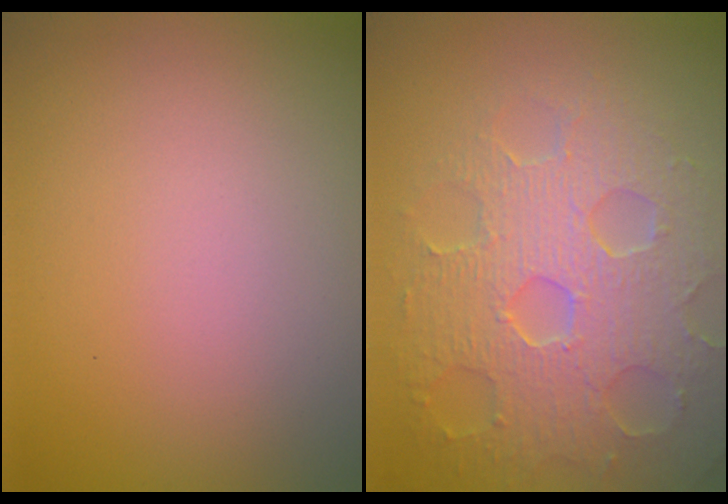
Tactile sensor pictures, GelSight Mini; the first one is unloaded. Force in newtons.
{"total": 8.1, "press": 5.8, "slide": 5.8}